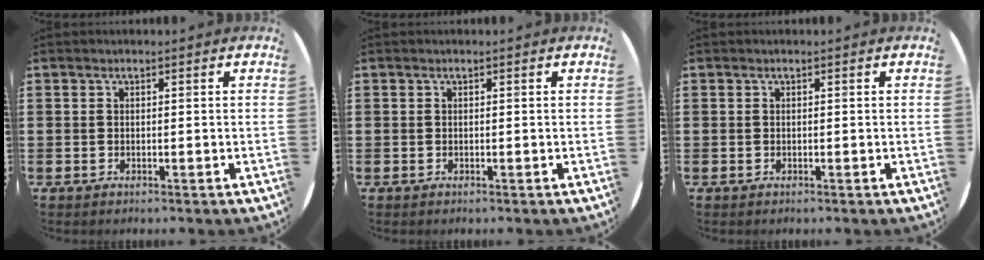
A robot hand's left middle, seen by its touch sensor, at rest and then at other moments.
{"total": 0.0}
{"total": 0.0}